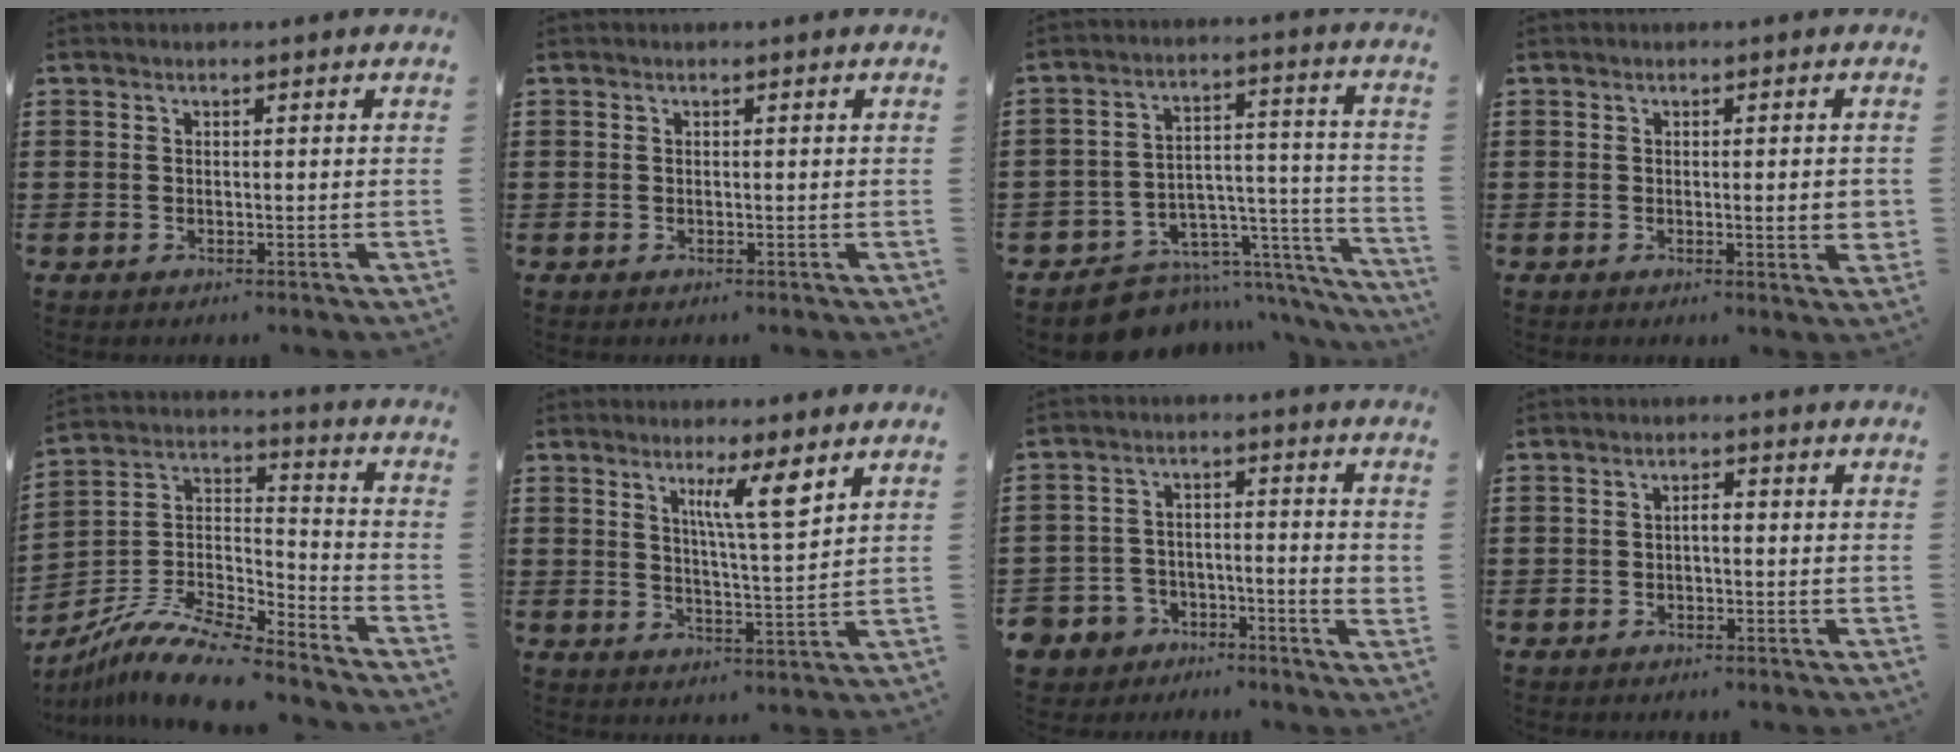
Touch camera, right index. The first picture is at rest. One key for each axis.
{"total": 0.0}
{"total": 6.5, "fx": -5.2, "fy": 3.9, "fz": 0.8, "tx": -0.020, "ty": 0.010, "tz": -0.091}
{"total": 3.0, "fx": -0.2, "fy": 0.4, "fz": 2.9, "tx": -0.041, "ty": -0.007, "tz": -0.005}
{"total": 10.6, "fx": -9.1, "fy": 2.3, "fz": 5.0, "tx": -0.104, "ty": 0.019, "tz": -0.184}
{"total": 6.6, "fx": 3.7, "fy": 1.0, "fz": 5.4, "tx": -0.099, "ty": -0.004, "tz": 0.057}
{"total": 4.4, "fx": -3.7, "fy": 2.1, "fz": 1.2, "tx": -0.048, "ty": 0.003, "tz": -0.081}
{"total": 1.5, "fx": -0.3, "fy": 0.5, "fz": 1.4, "tx": -0.027, "ty": 0.002, "tz": -0.007}